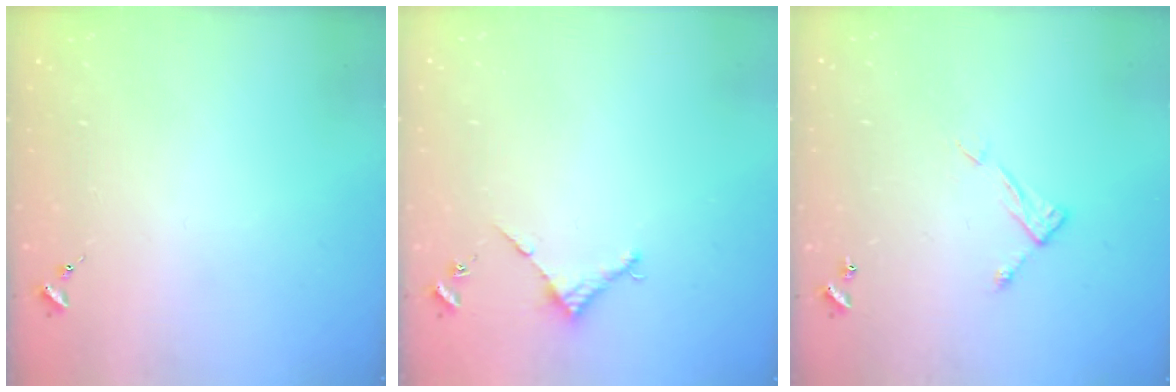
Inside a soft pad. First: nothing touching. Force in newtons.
{"total": 2.9, "press": 2.8, "slide": 0.2}
{"total": 6.4, "press": 6.4, "slide": 0.3}